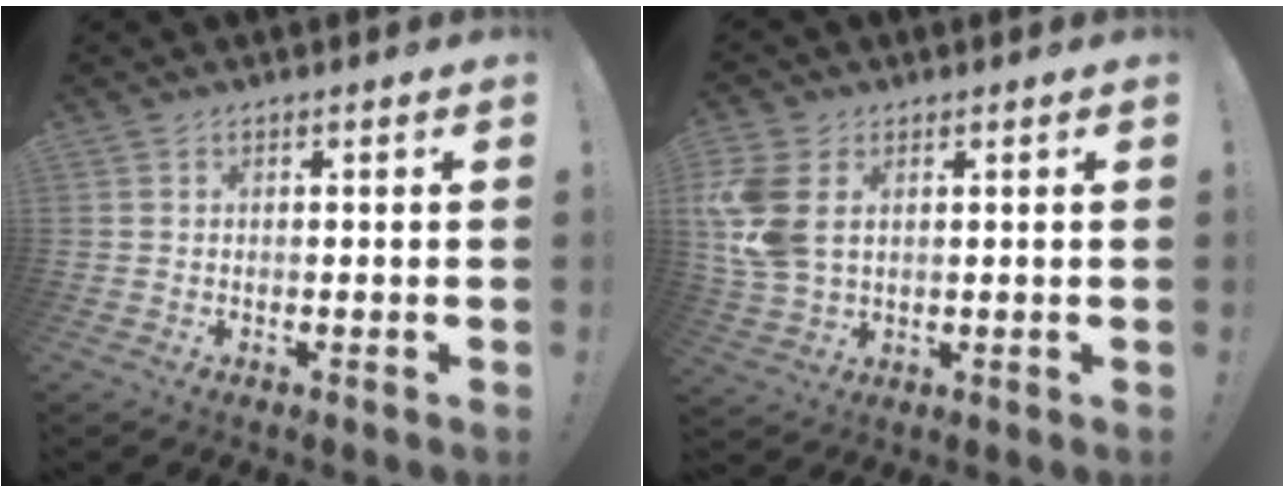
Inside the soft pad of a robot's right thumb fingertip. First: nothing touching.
{"total": 11.0, "force": [3.0, 7.3, 7.6], "torque": [-0.164, -0.008, 0.062]}